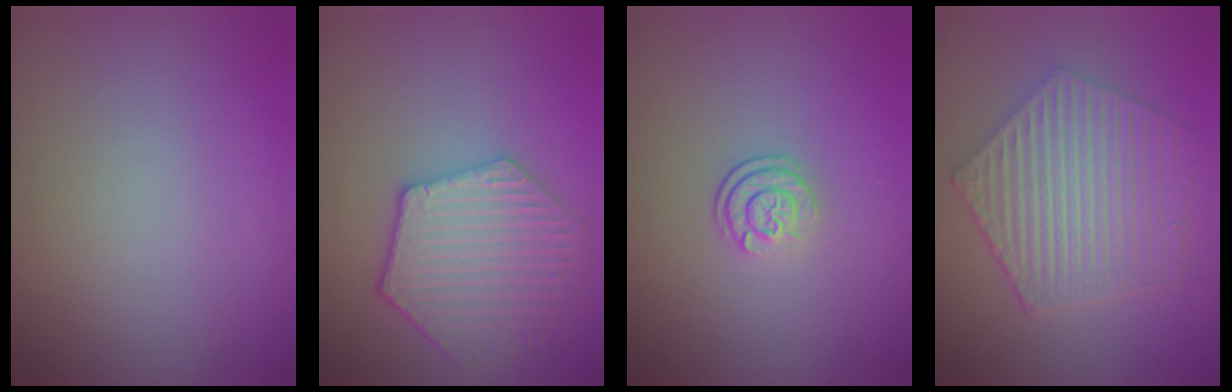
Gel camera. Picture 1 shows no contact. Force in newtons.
{"total": 5.3, "press": 4.9, "slide": 2.0}
{"total": 2.3, "press": 1.7, "slide": 1.7}
{"total": 6.8, "press": 5.0, "slide": 4.6}